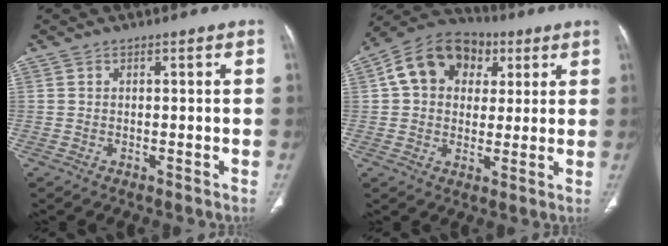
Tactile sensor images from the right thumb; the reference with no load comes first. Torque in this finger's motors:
{"motor_torque": [1.62, 1.63, 0.69, -0.63, 0.32]}